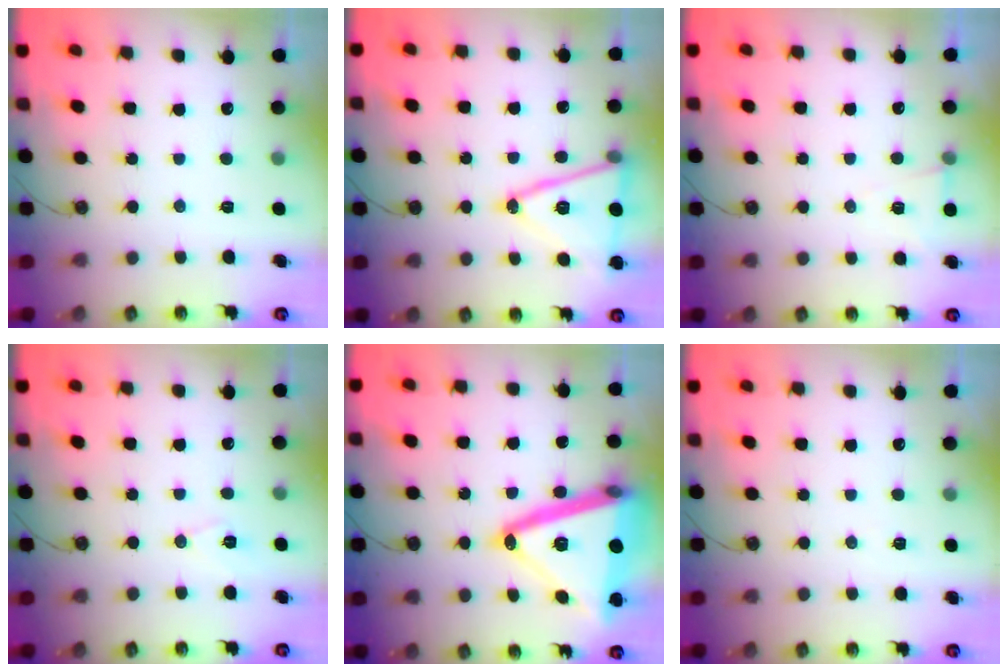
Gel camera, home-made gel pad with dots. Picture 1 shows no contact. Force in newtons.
{"total": 16.0, "press": 15.6, "slide": 3.6}
{"total": 5.4, "press": 3.1, "slide": 4.5}
{"total": 7.0, "press": 5.3, "slide": 4.5}
{"total": 29.4, "press": 29.1, "slide": 4.1}
{"total": 5.5, "press": 3.6, "slide": 4.1}